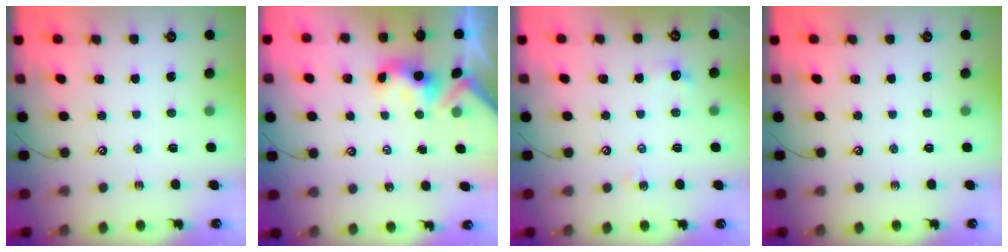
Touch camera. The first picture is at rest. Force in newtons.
{"total": 3.3, "press": 3.3, "slide": 0.4}
{"total": 3.5, "press": 3.5, "slide": 0.6}
{"total": 0.0}